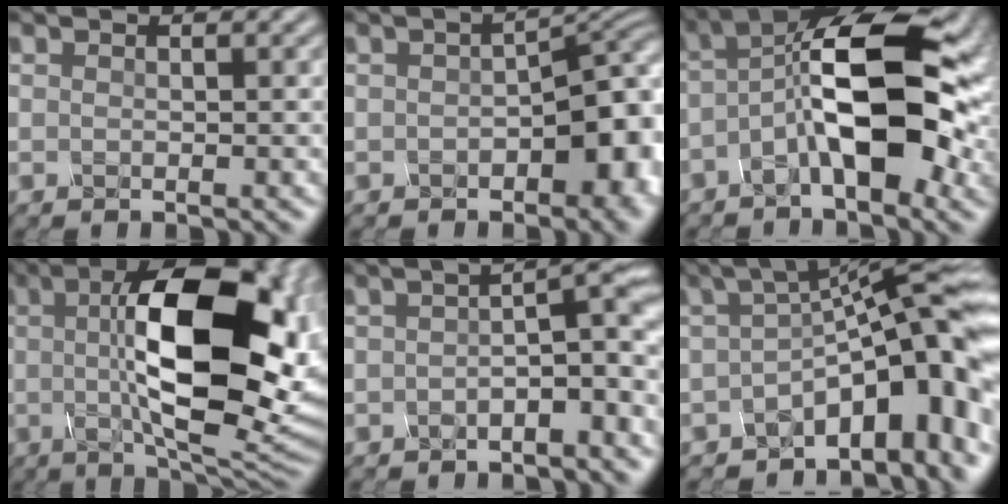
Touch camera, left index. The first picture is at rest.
{"total": 6.9, "force": [-1.1, 3.8, 5.7], "torque": [-0.052, 0.000, -0.017]}
{"total": 11.7, "force": [-1.7, 4.7, 10.6], "torque": [-0.176, 0.024, -0.041]}
{"total": 15.3, "force": [1.3, 6.2, 13.9], "torque": [-0.208, 0.013, 0.016]}
{"total": 3.9, "force": [-1.3, 0.8, 3.6], "torque": [-0.055, 0.016, -0.028]}
{"total": 11.9, "force": [-3.6, 4.1, 10.6], "torque": [-0.124, 0.017, -0.064]}